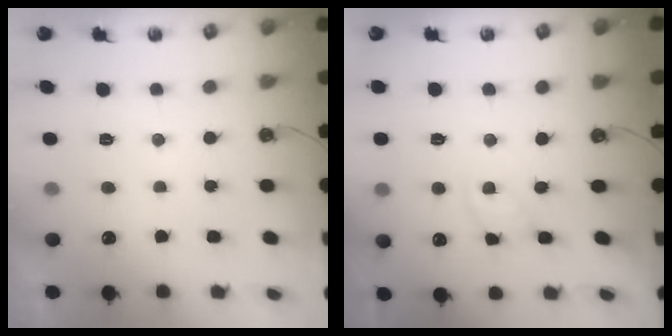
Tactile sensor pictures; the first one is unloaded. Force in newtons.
{"total": 2.9, "press": 2.9, "slide": 0.1}